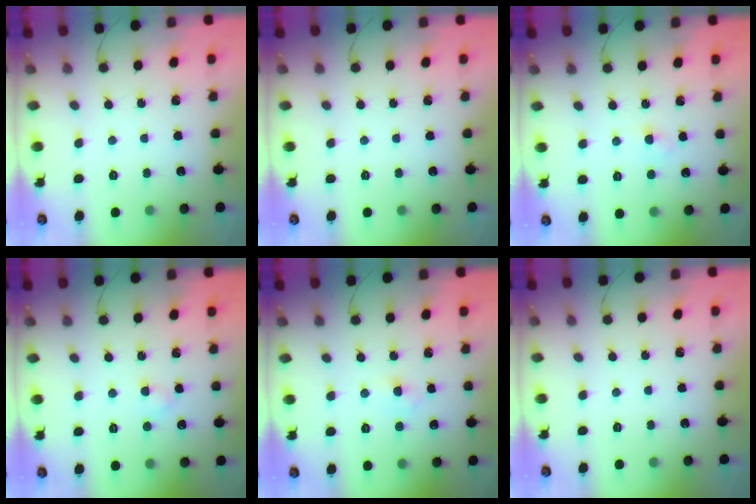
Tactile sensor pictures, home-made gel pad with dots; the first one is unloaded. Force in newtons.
{"total": 0.0}
{"total": 2.6, "press": 2.4, "slide": 1.0}
{"total": 2.2, "press": 1.9, "slide": 1.1}
{"total": 2.1, "press": 1.9, "slide": 0.9}
{"total": 0.0}